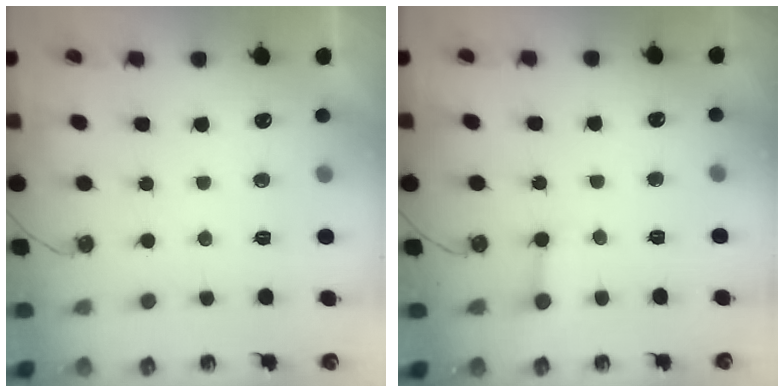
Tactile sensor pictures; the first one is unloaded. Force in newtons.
{"total": 2.5, "press": 2.5, "slide": 0.4}